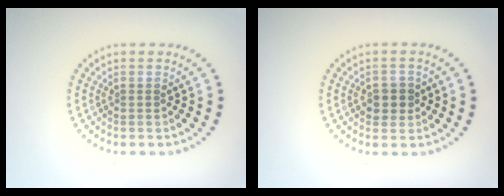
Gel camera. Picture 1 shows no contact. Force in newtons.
{"total": 2.2, "press": 2.1, "slide": 0.6}